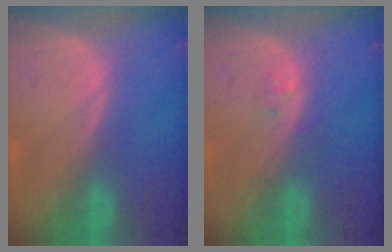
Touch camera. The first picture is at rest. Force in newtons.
{"total": 1.2, "press": 1.2, "slide": 0.1}